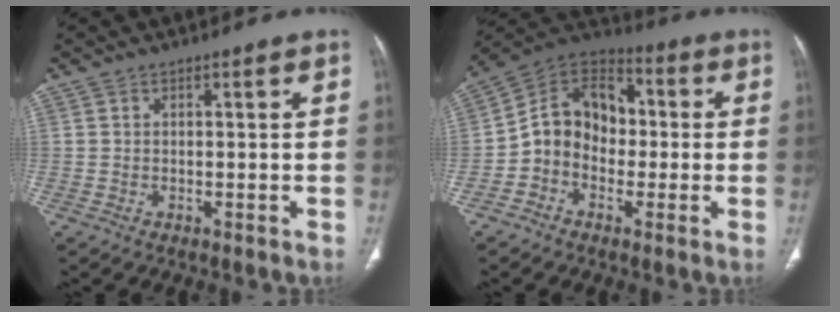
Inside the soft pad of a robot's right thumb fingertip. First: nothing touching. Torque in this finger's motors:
{"motor_torque": [1.81, 2.00, 0.89, -0.80, 0.10]}